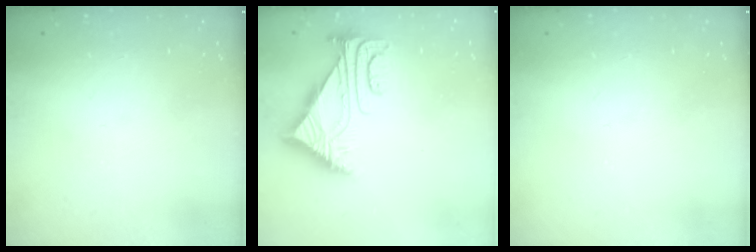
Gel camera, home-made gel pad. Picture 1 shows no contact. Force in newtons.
{"total": 5.3, "press": 5.3, "slide": 0.5}
{"total": 0.0}